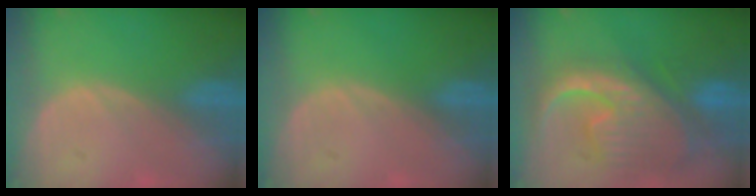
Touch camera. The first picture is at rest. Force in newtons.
{"total": 0.0}
{"total": 12.8, "press": 10.9, "slide": 6.6}